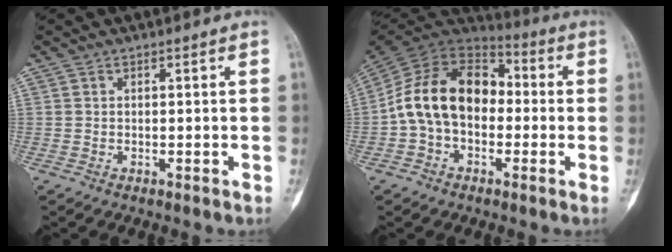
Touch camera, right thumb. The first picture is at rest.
{"total": 16.4, "force": [-1.1, 11.4, 11.8], "torque": [-0.188, 0.045, -0.031]}